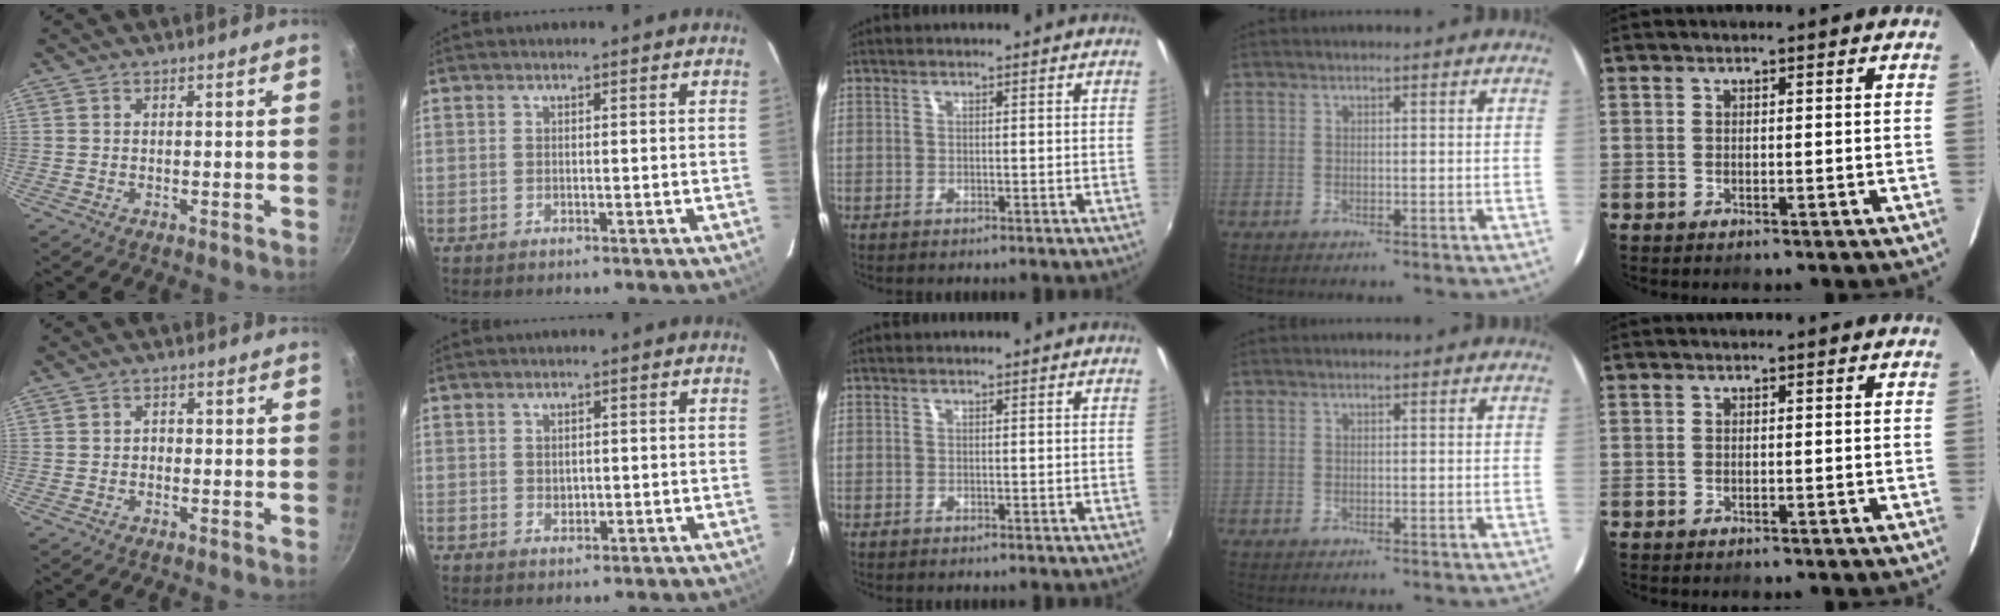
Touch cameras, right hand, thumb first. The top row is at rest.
{"thumb": {"total": 1.1, "force": [-0.4, 0.9, 0.5], "torque": [-0.006, 0.004, -0.010]}, "index": {"total": 1.5, "force": [0.1, 1.3, 0.6], "torque": [-0.007, 0.001, 0.006]}}